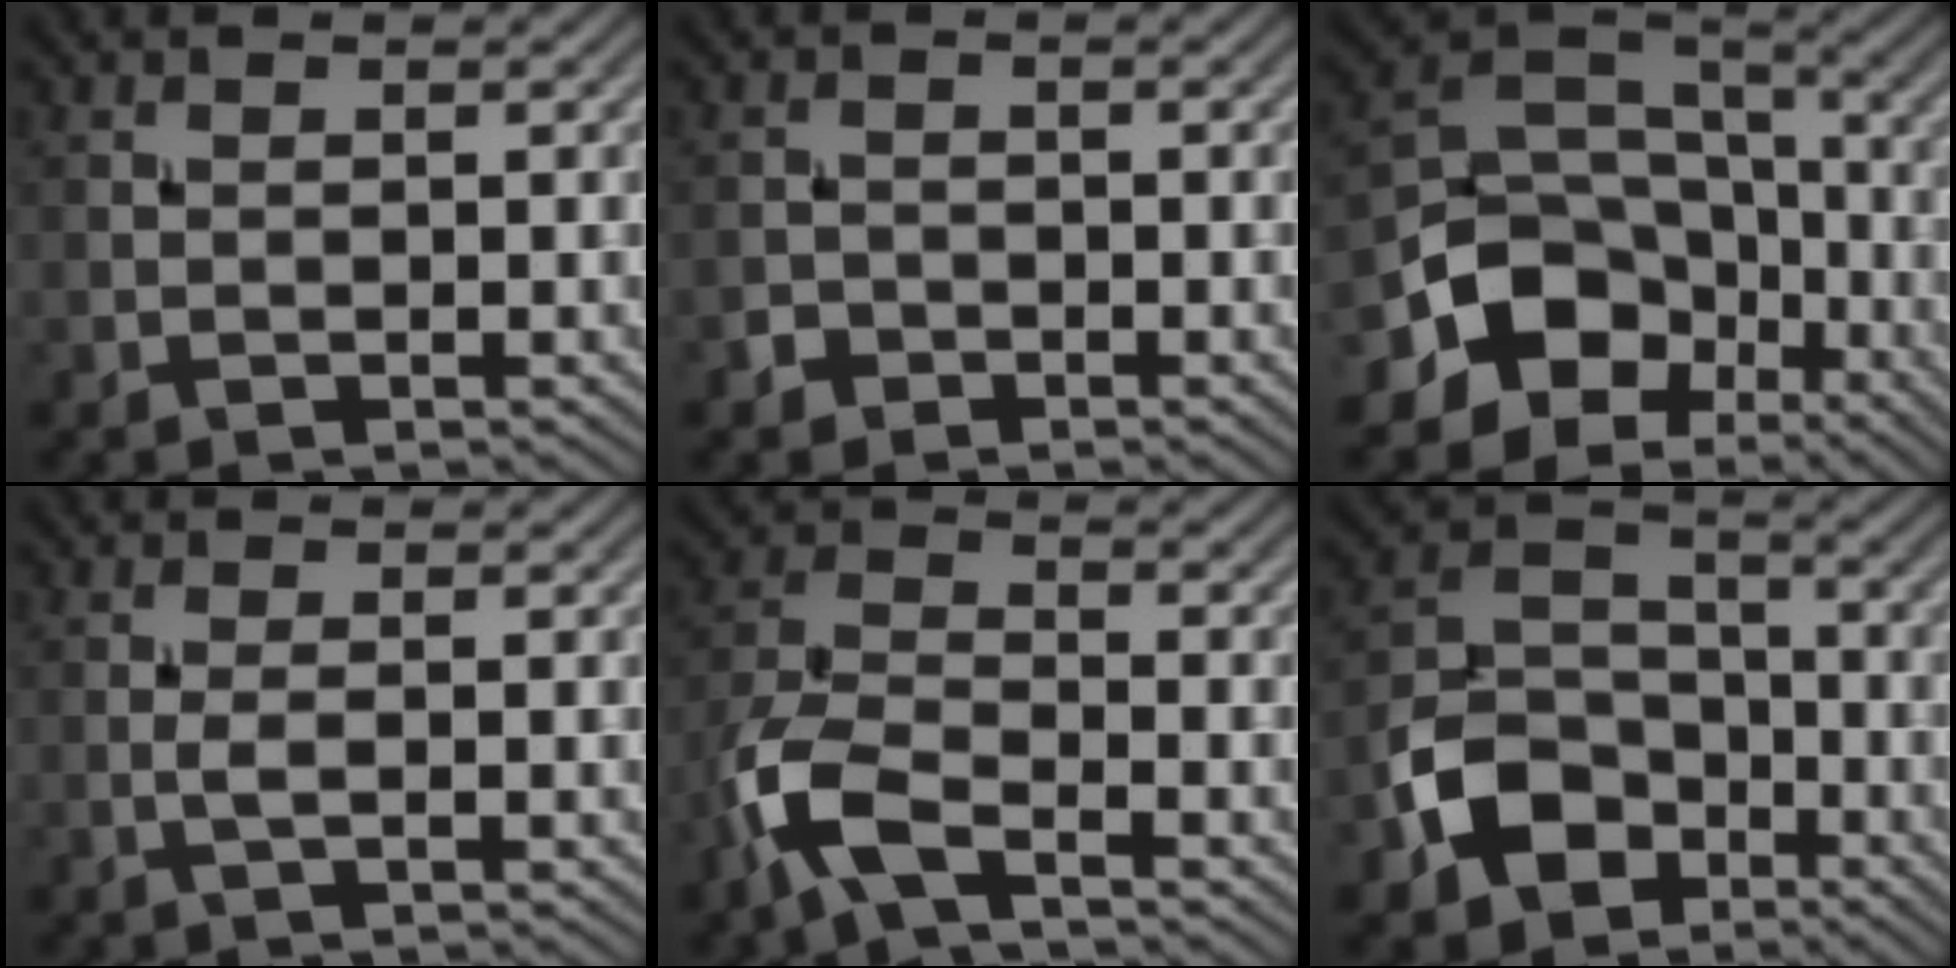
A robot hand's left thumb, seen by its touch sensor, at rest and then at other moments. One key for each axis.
{"total": 1.6, "fx": -1.1, "fy": 1.1, "fz": 0.3, "tx": 0.000, "ty": 0.002, "tz": -0.023}
{"total": 12.8, "fx": -5.8, "fy": 9.4, "fz": 6.4, "tx": -0.141, "ty": -0.025, "tz": -0.110}
{"total": 1.4, "fx": -0.3, "fy": 0.2, "fz": 1.3, "tx": -0.031, "ty": 0.001, "tz": -0.009}
{"total": 7.1, "fx": -4.4, "fy": 2.5, "fz": 5.0, "tx": -0.117, "ty": -0.004, "tz": -0.108}
{"total": 9.1, "fx": -4.8, "fy": 6.4, "fz": 4.3, "tx": -0.094, "ty": -0.005, "tz": -0.111}